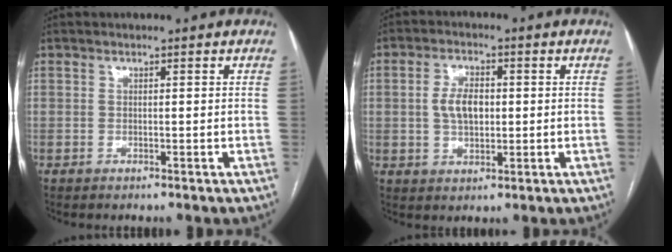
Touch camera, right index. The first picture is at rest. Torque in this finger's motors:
{"motor_torque": [0.27, 0.08, 0.14, 0.04]}